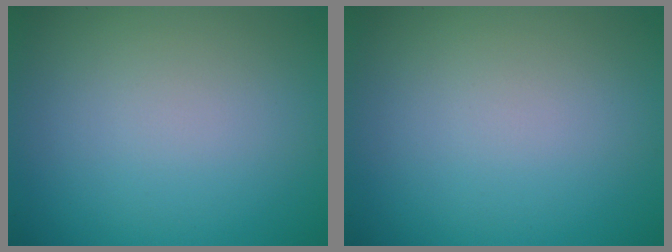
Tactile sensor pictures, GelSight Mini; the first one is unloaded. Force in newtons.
{"total": 0.0}